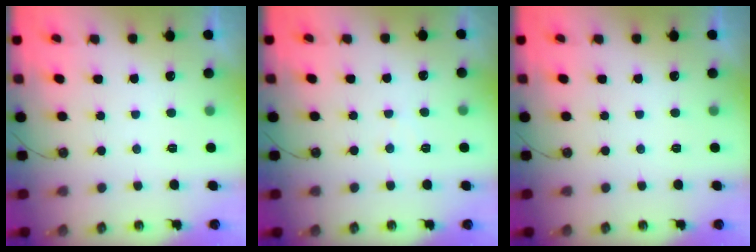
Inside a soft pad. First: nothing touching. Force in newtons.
{"total": 3.7, "press": 3.6, "slide": 0.5}
{"total": 0.0}